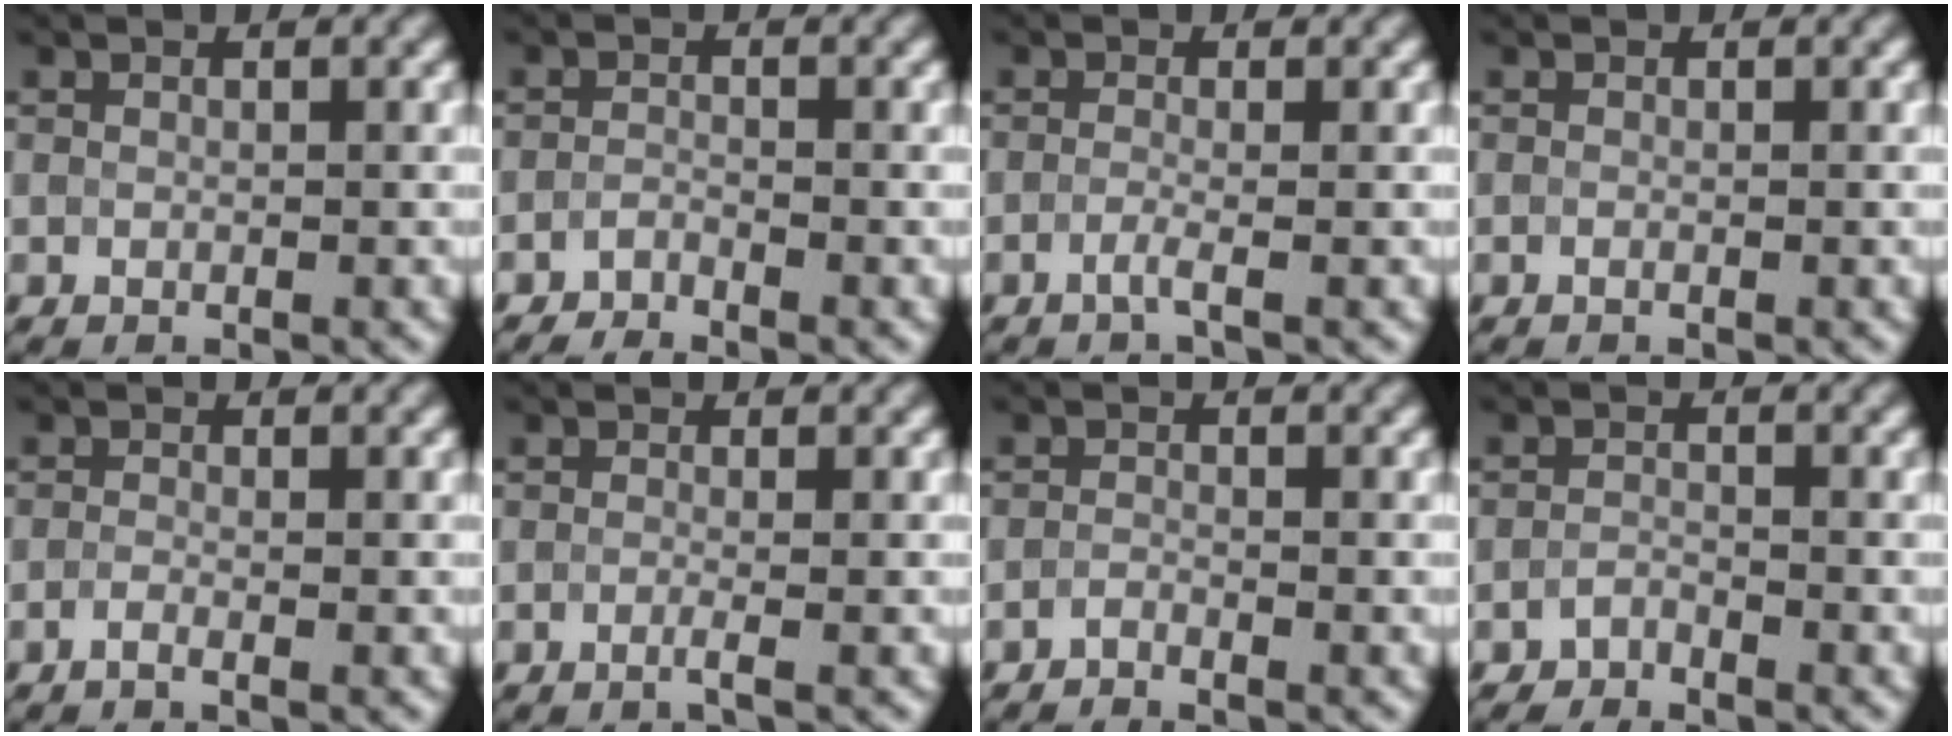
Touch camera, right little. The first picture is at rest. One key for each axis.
{"total": 2.0, "fx": -1.9, "fy": -0.3, "fz": -0.6, "tx": 0.006, "ty": -0.006, "tz": -0.035}
{"total": 1.3, "fx": -1.2, "fy": -0.1, "fz": 0.5, "tx": -0.008, "ty": -0.003, "tz": -0.024}
{"total": 0.5, "fx": -0.4, "fy": 0.2, "fz": 0.3, "tx": 0.002, "ty": -0.003, "tz": -0.010}
{"total": 1.2, "fx": -1.2, "fy": -0.1, "fz": 0.3, "tx": -0.002, "ty": -0.004, "tz": -0.023}
{"total": 1.0, "fx": -0.9, "fy": 0.0, "fz": 0.5, "tx": -0.004, "ty": -0.009, "tz": -0.020}
{"total": 1.7, "fx": -1.5, "fy": -0.4, "fz": -0.6, "tx": 0.009, "ty": -0.006, "tz": -0.027}
{"total": 2.0, "fx": -1.8, "fy": -0.4, "fz": -0.8, "tx": 0.009, "ty": -0.002, "tz": -0.029}